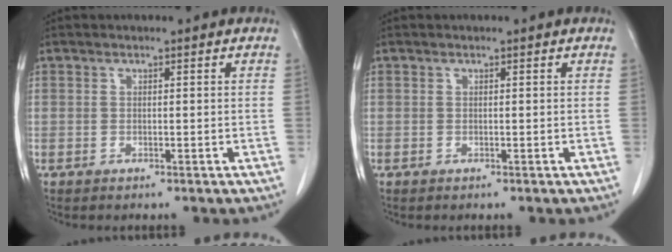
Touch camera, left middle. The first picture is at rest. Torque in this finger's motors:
{"motor_torque": [-0.03, -0.03, 0.00, 0.00]}